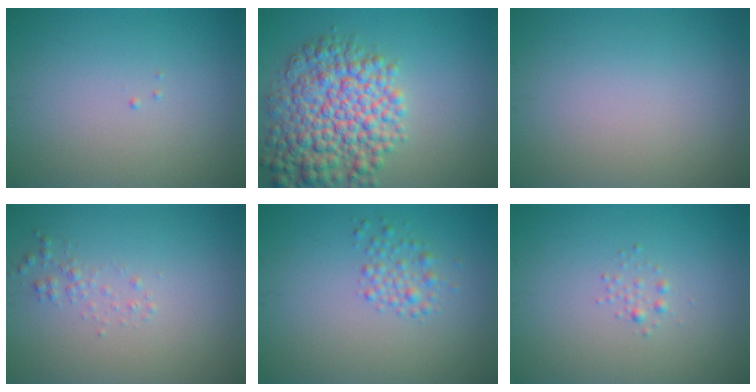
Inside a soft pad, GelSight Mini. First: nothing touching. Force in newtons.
{"total": 8.7, "press": 8.7, "slide": 0.2}
{"total": 0.0}
{"total": 1.1, "press": 1.1, "slide": 0.0}
{"total": 1.8, "press": 1.8, "slide": 0.1}
{"total": 0.8, "press": 0.8, "slide": 0.0}